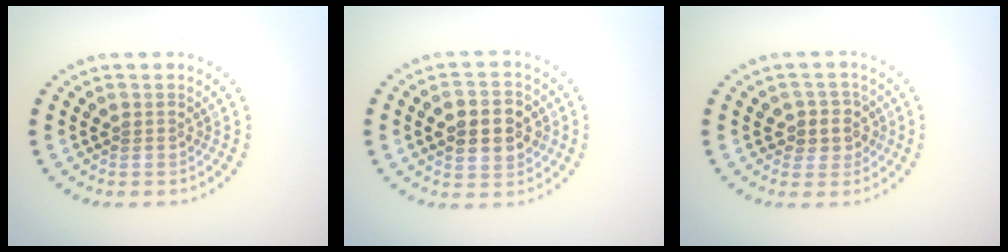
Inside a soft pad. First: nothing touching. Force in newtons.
{"total": 5.2, "press": 5.2, "slide": 0.2}
{"total": 2.6, "press": 2.3, "slide": 1.1}